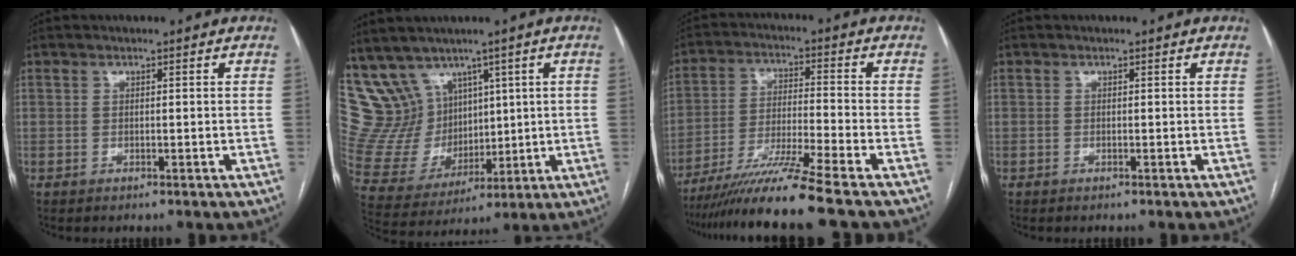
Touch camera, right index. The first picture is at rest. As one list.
[{"total": 13.9, "force": [8.5, 10.3, 3.7], "torque": [-0.103, 0.060, 0.203]}, {"total": 12.1, "force": [-9.7, -2.5, 6.8], "torque": [-0.117, -0.033, -0.174]}, {"total": 0.0}]